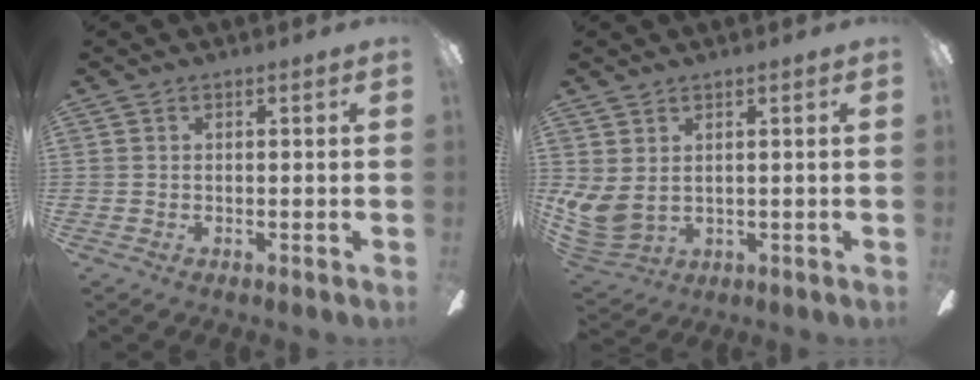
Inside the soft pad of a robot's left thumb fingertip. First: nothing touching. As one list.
[{"total": 6.3, "force": [2.3, 4.2, 4.0], "torque": [-0.101, -0.015, 0.049]}]